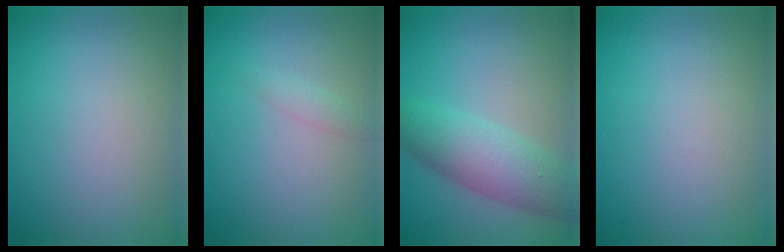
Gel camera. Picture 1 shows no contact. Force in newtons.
{"total": 1.0, "press": 1.0, "slide": 0.0}
{"total": 6.0, "press": 6.0, "slide": 0.3}
{"total": 0.0}